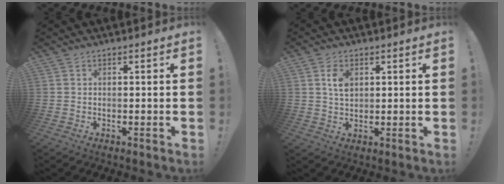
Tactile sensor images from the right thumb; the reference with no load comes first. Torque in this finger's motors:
{"motor_torque": [1.03, 1.09, 0.29, -0.74, 0.02]}